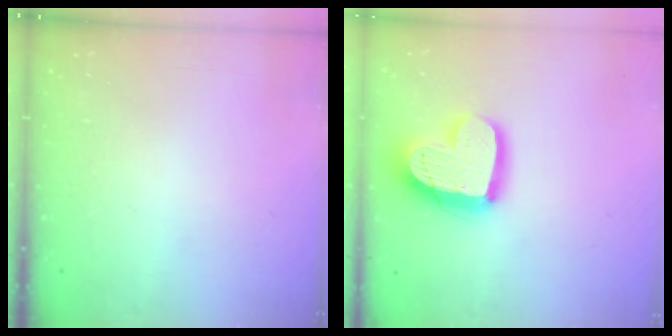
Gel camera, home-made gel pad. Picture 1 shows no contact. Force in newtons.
{"total": 18.4, "press": 18.3, "slide": 1.6}